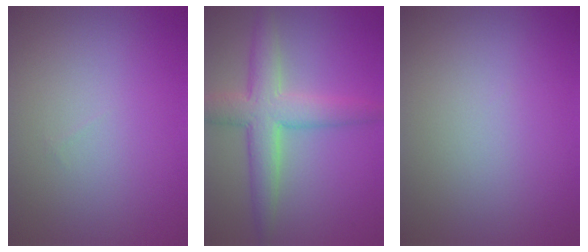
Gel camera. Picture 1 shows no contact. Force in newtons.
{"total": 5.7, "press": 5.7, "slide": 0.1}
{"total": 0.0}